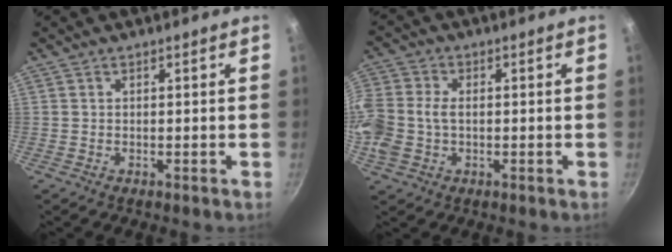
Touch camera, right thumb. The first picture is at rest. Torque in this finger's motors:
{"motor_torque": [0.30, 0.31, 0.89, 0.21, 0.32]}